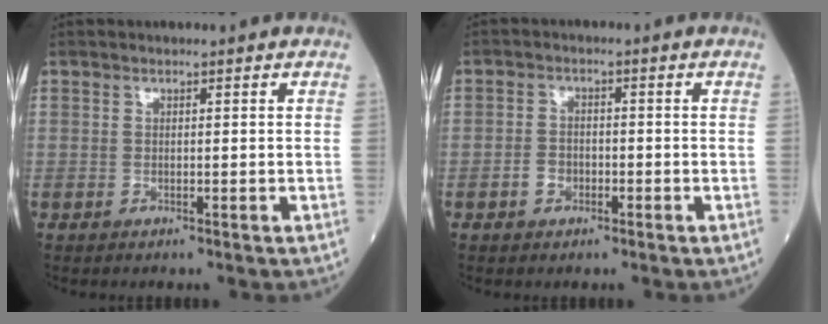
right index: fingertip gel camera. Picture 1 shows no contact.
{"total": 2.6, "force": [-1.1, 2.0, 1.3], "torque": [-0.024, 0.004, -0.018]}